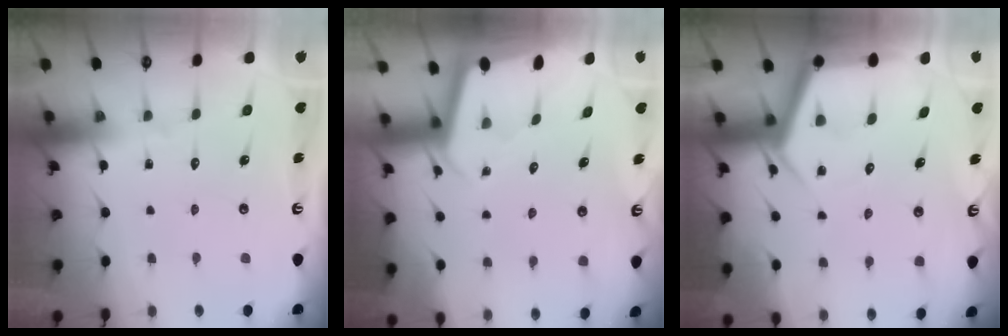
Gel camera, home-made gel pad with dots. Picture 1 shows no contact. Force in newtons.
{"total": 1.8, "press": 1.8, "slide": 0.1}
{"total": 6.6, "press": 6.6, "slide": 0.5}